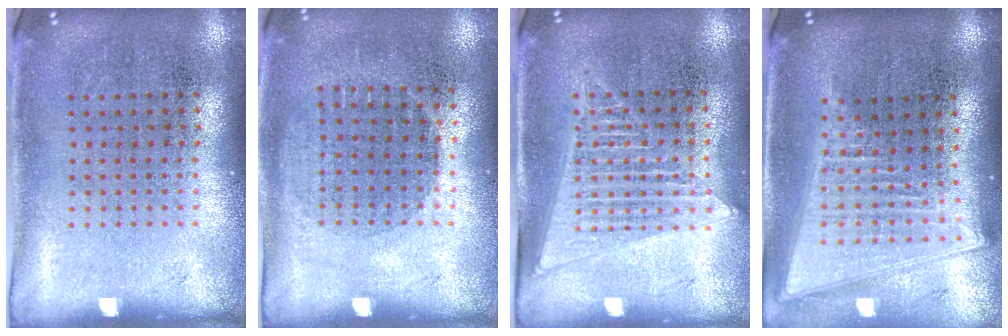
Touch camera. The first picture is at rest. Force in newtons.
{"total": 1.0, "press": 0.9, "slide": 0.5}
{"total": 1.6, "press": 1.5, "slide": 0.6}
{"total": 2.0, "press": 1.7, "slide": 1.2}